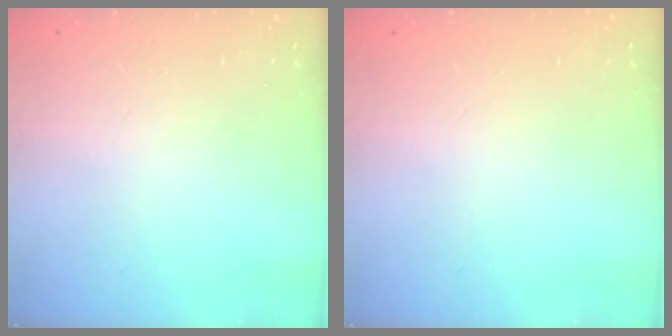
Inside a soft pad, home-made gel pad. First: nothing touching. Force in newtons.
{"total": 0.0}